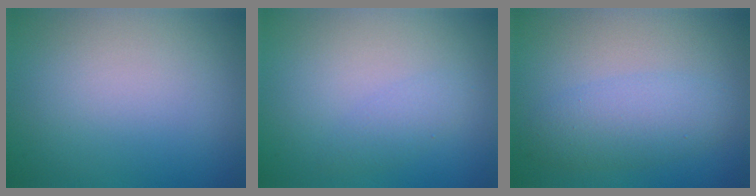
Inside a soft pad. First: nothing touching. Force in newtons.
{"total": 1.4, "press": 1.4, "slide": 0.0}
{"total": 3.7, "press": 3.7, "slide": 0.1}